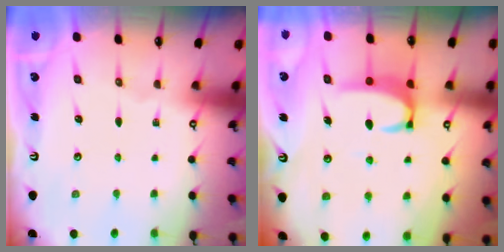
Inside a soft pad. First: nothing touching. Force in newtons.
{"total": 3.2, "press": 3.2, "slide": 0.3}